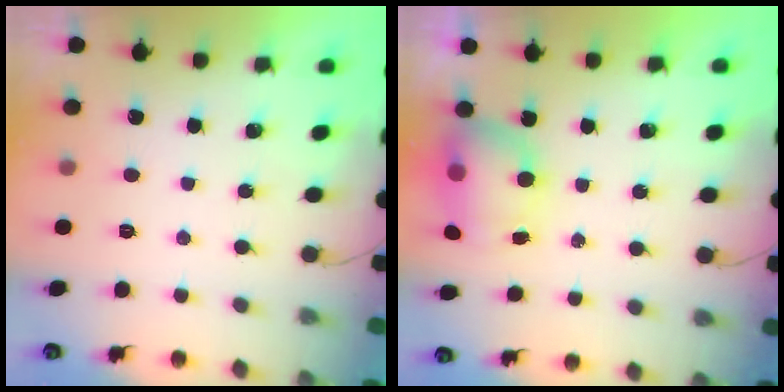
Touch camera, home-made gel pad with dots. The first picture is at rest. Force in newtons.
{"total": 11.3, "press": 8.7, "slide": 7.1}